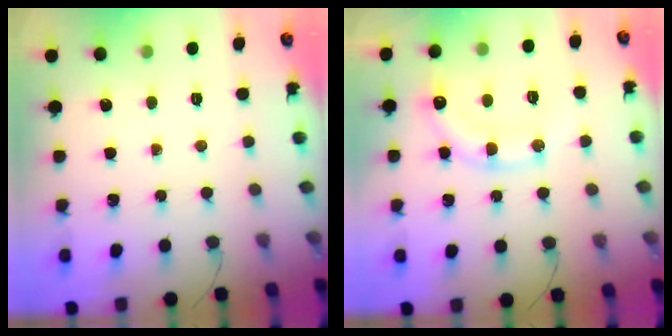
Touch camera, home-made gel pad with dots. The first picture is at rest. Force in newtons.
{"total": 14.4, "press": 14.3, "slide": 1.9}